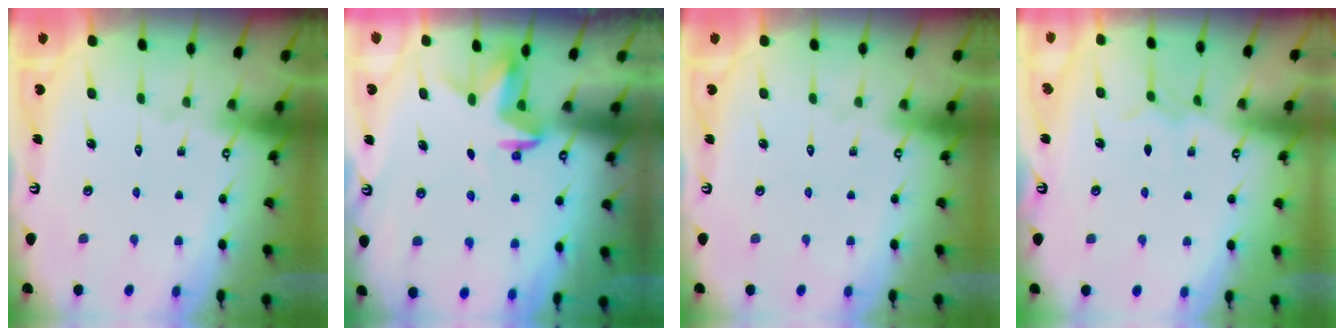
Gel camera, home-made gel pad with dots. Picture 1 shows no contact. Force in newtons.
{"total": 3.2, "press": 3.2, "slide": 0.2}
{"total": 0.0}
{"total": 3.7, "press": 3.6, "slide": 0.6}